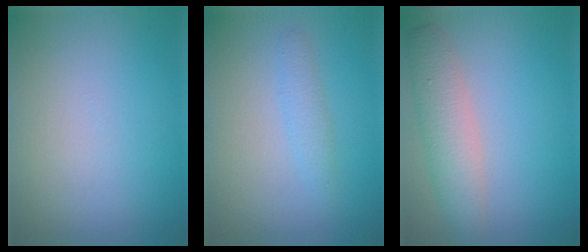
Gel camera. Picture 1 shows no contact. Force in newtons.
{"total": 1.4, "press": 1.4, "slide": 0.0}
{"total": 4.1, "press": 4.1, "slide": 0.2}